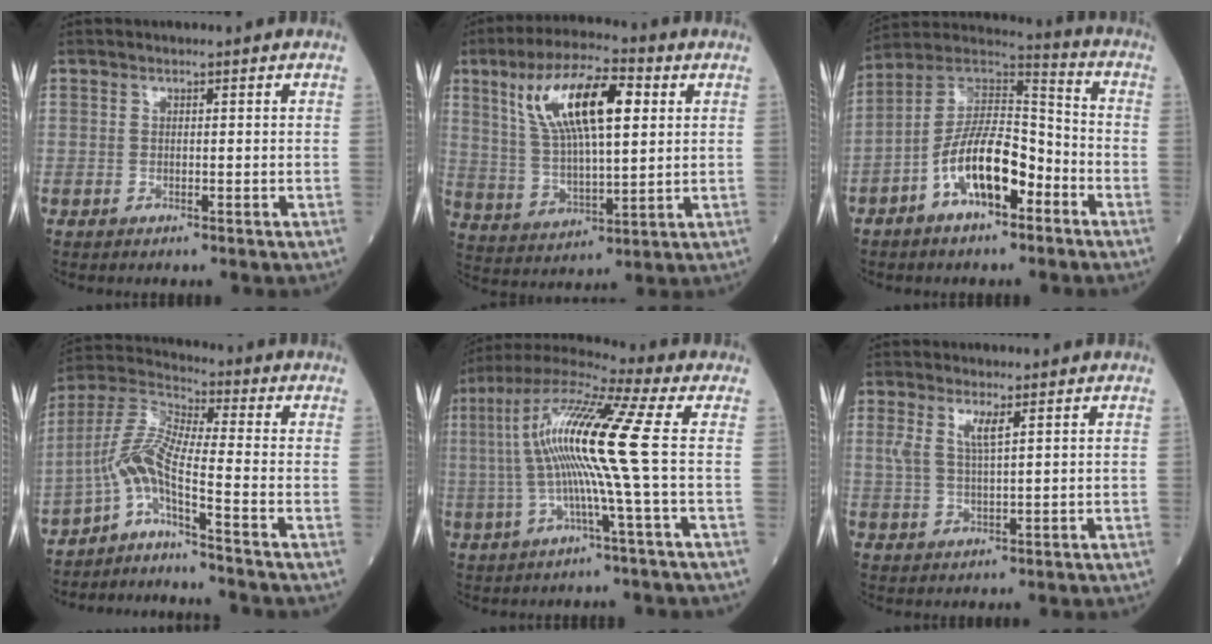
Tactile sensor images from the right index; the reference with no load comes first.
{"total": 15.2, "force": [5.4, 4.4, 13.6], "torque": [-0.262, 0.020, 0.100]}
{"total": 13.2, "force": [-5.7, 4.9, 10.9], "torque": [-0.207, 0.022, -0.105]}
{"total": 7.3, "force": [-4.4, -0.6, 5.9], "torque": [-0.139, 0.012, -0.090]}
{"total": 14.2, "force": [0.4, -1.3, 14.1], "torque": [-0.281, 0.018, -0.003]}
{"total": 3.6, "force": [1.7, 0.6, 3.2], "torque": [-0.071, 0.003, 0.037]}